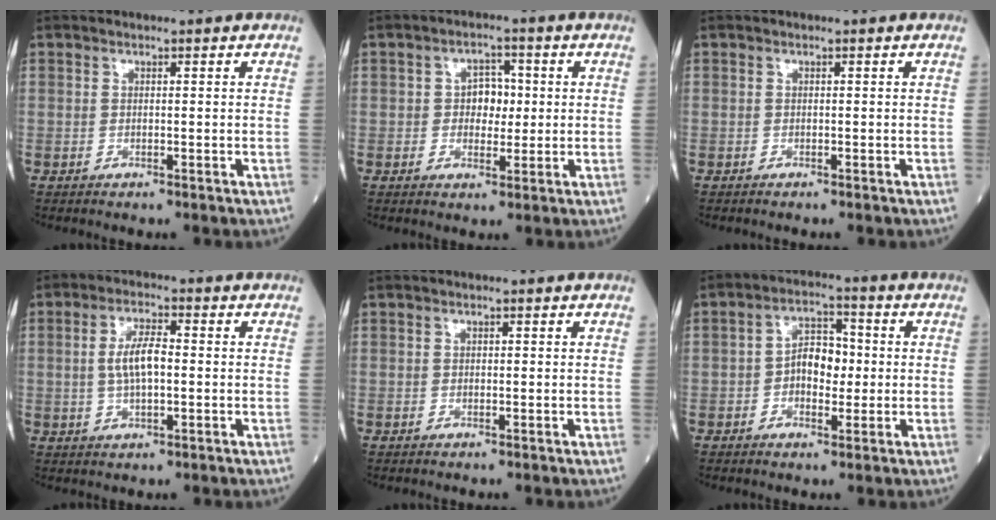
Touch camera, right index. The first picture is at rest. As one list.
[{"total": 4.2, "force": [0.3, 2.9, 3.1], "torque": [-0.041, 0.011, 0.004]}, {"total": 0.0}, {"total": 5.7, "force": [0.0, 1.8, 5.5], "torque": [-0.110, 0.008, 0.000]}, {"total": 0.0}, {"total": 6.0, "force": [-0.4, 3.5, 4.9], "torque": [-0.081, 0.018, -0.010]}]